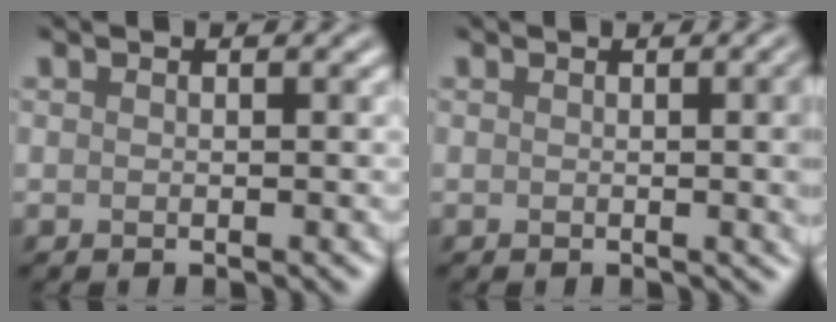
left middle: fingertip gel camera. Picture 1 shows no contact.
{"total": 5.6, "force": [0.3, 2.2, 5.1], "torque": [-0.029, 0.009, 0.003]}